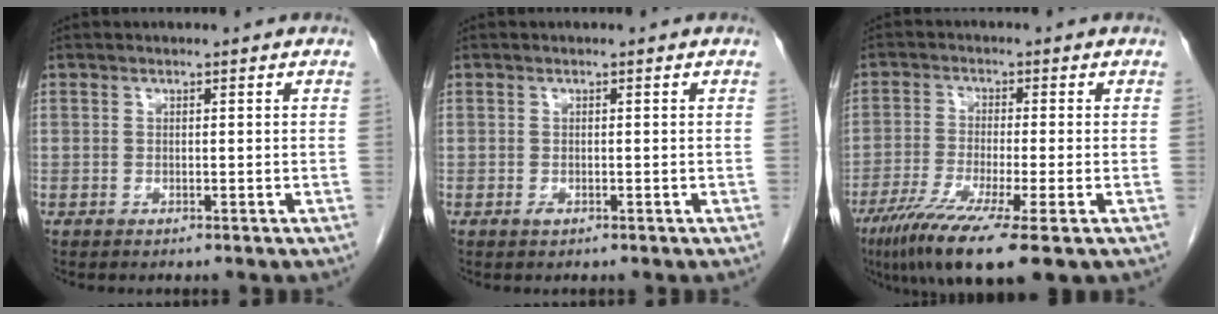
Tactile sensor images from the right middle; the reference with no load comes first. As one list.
[{"total": 0.6, "force": [-0.3, 0.3, 0.4], "torque": [-0.008, 0.000, -0.003]}, {"total": 11.6, "force": [-6.7, 0.5, 9.4], "torque": [-0.165, -0.030, -0.110]}]